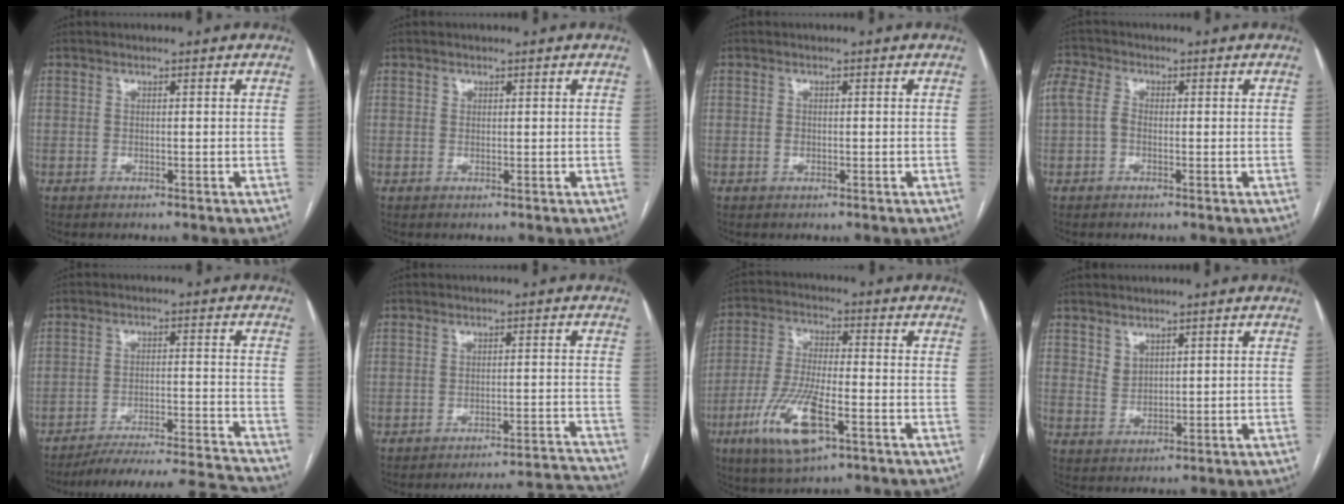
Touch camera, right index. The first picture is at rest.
{"total": 0.6, "force": [0.3, 0.5, 0.1], "torque": [0.002, 0.000, 0.004]}
{"total": 0.7, "force": [-0.1, 0.5, 0.4], "torque": [-0.007, 0.002, -0.003]}
{"total": 6.5, "force": [0.1, 4.8, 4.3], "torque": [-0.120, 0.021, 0.001]}
{"total": 17.1, "force": [-16.5, -1.0, 4.6], "torque": [-0.069, -0.004, -0.238]}
{"total": 12.4, "force": [-12.3, -1.5, 0.4], "torque": [0.014, 0.011, -0.153]}
{"total": 12.1, "force": [-5.4, 2.8, 10.4], "torque": [-0.221, -0.016, -0.096]}
{"total": 2.5, "force": [1.8, 1.6, 0.7], "torque": [-0.011, -0.004, 0.038]}